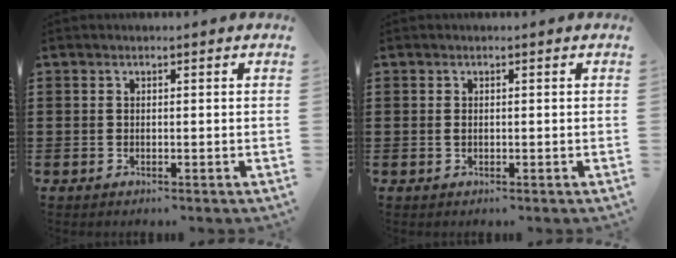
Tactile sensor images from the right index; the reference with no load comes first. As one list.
[{"total": 0.6, "force": [0.0, 0.2, 0.5], "torque": [-0.014, -0.004, 0.000]}]